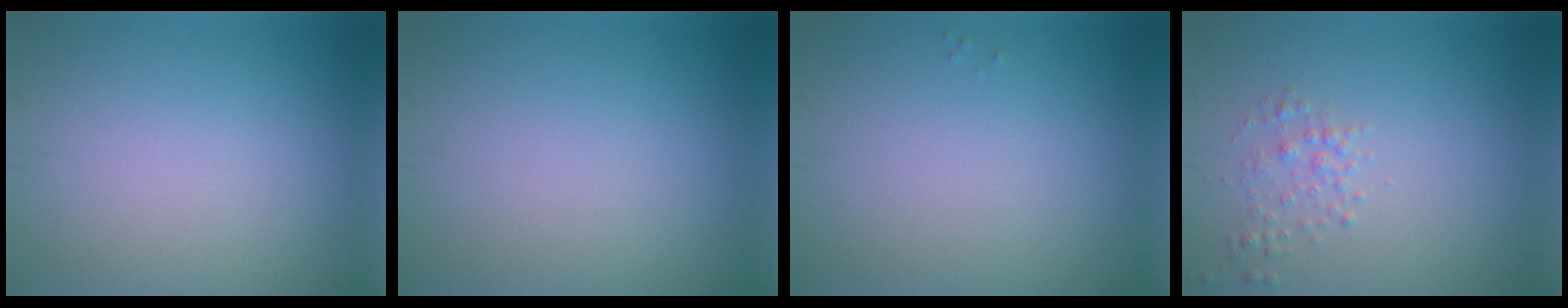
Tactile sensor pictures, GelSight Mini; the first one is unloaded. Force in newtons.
{"total": 0.0}
{"total": 0.0}
{"total": 1.6, "press": 1.6, "slide": 0.1}